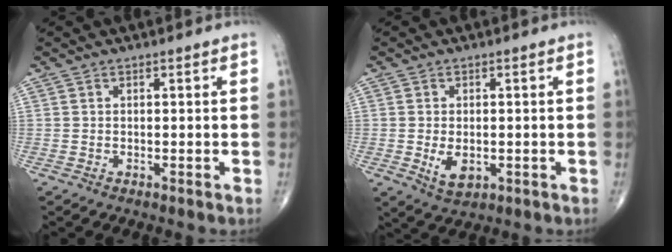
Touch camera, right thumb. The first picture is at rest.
{"total": 4.7, "force": [-0.9, 2.8, 3.7], "torque": [-0.055, -0.007, -0.007]}